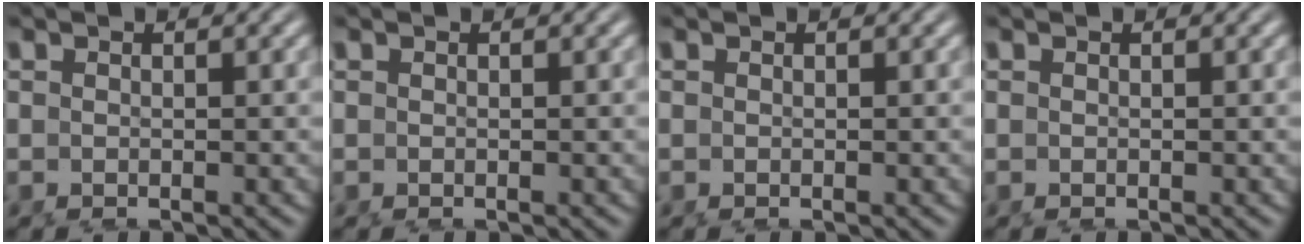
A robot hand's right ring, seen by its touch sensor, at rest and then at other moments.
{"total": 0.0}
{"total": 0.0}
{"total": 0.0}